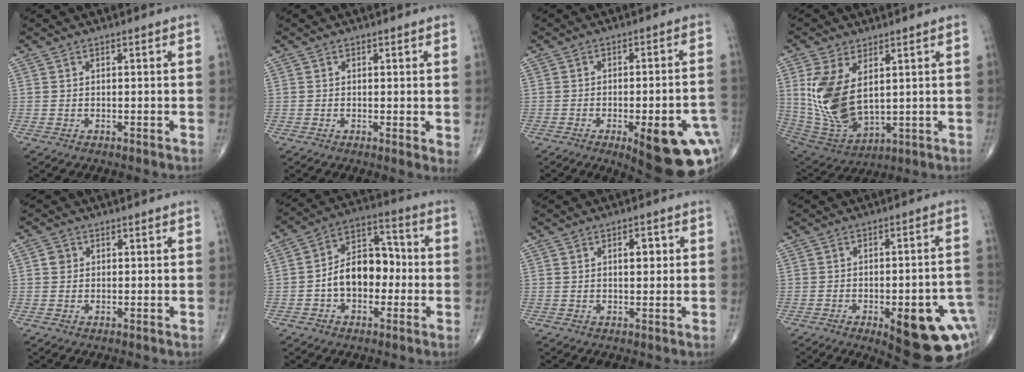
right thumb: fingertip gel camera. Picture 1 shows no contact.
{"total": 2.0, "force": [0.2, 0.6, 1.9], "torque": [-0.029, -0.008, -0.003]}
{"total": 18.9, "force": [-7.4, 5.9, 16.4], "torque": [-0.146, 0.021, -0.076]}
{"total": 14.8, "force": [3.2, 8.3, 11.8], "torque": [-0.229, -0.021, 0.086]}
{"total": 1.5, "force": [0.3, 1.4, 0.5], "torque": [-0.003, 0.001, 0.002]}
{"total": 12.0, "force": [-1.8, 8.0, 8.8], "torque": [-0.115, 0.045, -0.042]}
{"total": 3.0, "force": [0.7, 1.6, 2.5], "torque": [-0.026, -0.001, 0.007]}
{"total": 18.6, "force": [-6.9, 6.4, 16.0], "torque": [-0.137, 0.025, -0.068]}